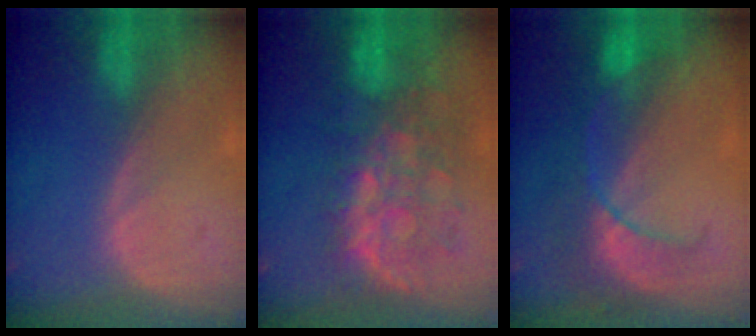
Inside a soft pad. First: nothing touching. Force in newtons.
{"total": 10.0, "press": 9.1, "slide": 4.0}
{"total": 8.0, "press": 7.3, "slide": 3.3}